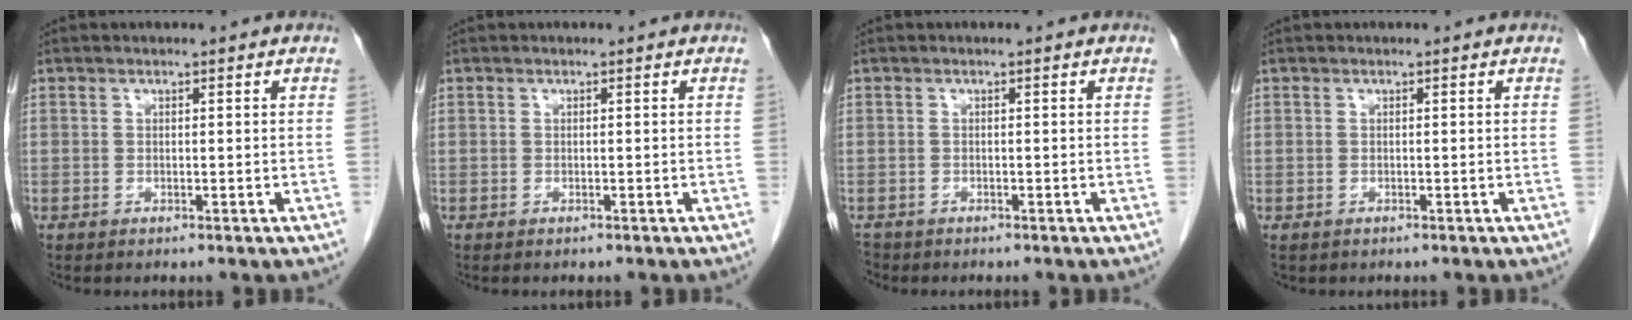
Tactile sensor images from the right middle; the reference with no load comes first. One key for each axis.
{"total": 0.0}
{"total": 1.8, "fx": -1.6, "fy": 0.8, "fz": 0.1, "tx": -0.005, "ty": -0.002, "tz": -0.028}
{"total": 0.6, "fx": -0.4, "fy": 0.5, "fz": 0.1, "tx": -0.007, "ty": 0.004, "tz": -0.002}